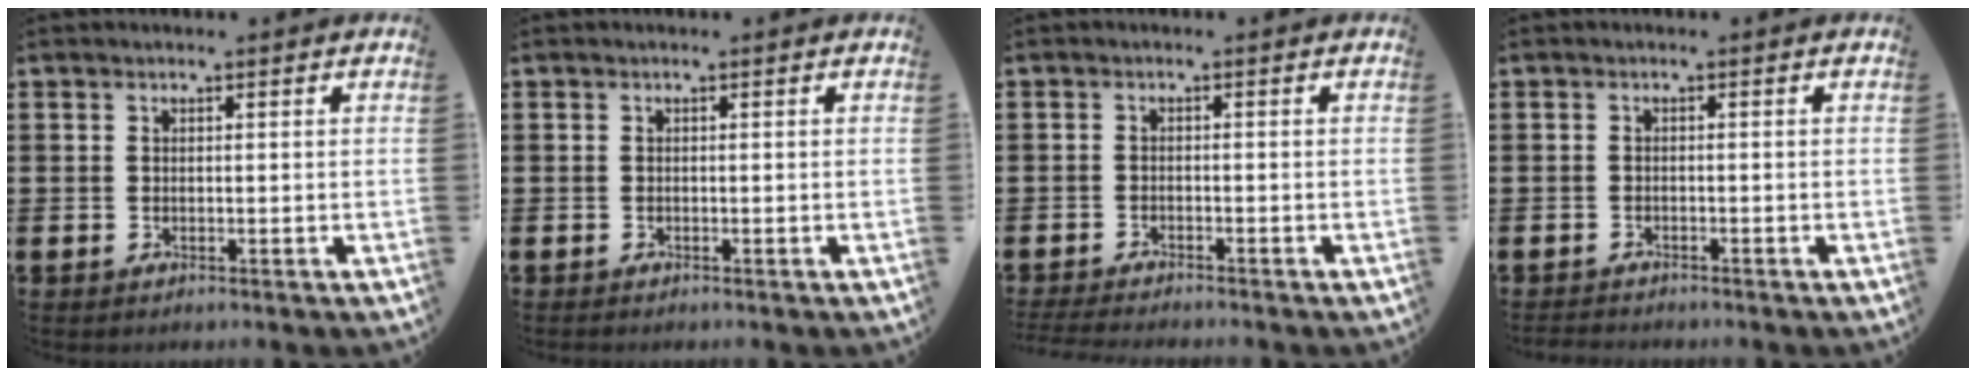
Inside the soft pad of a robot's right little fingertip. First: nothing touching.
{"total": 0.0}
{"total": 1.4, "force": [-1.3, -0.1, 0.3], "torque": [-0.005, 0.003, -0.027]}
{"total": 0.8, "force": [-0.8, 0.1, -0.1], "torque": [0.000, 0.000, -0.017]}